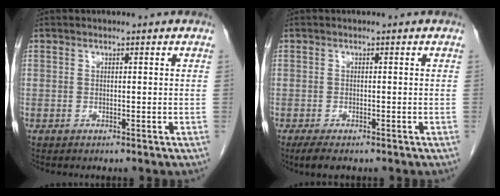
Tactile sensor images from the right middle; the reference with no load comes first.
{"total": 3.0, "force": [-2.1, 1.0, 1.8], "torque": [-0.036, -0.008, -0.031]}